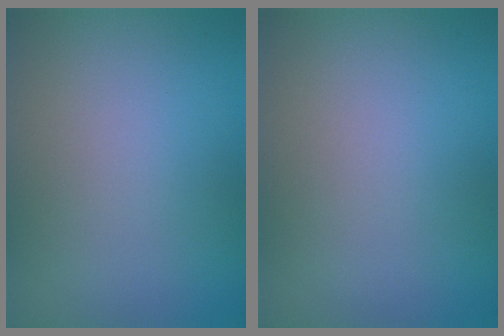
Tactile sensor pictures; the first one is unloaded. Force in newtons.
{"total": 0.0}